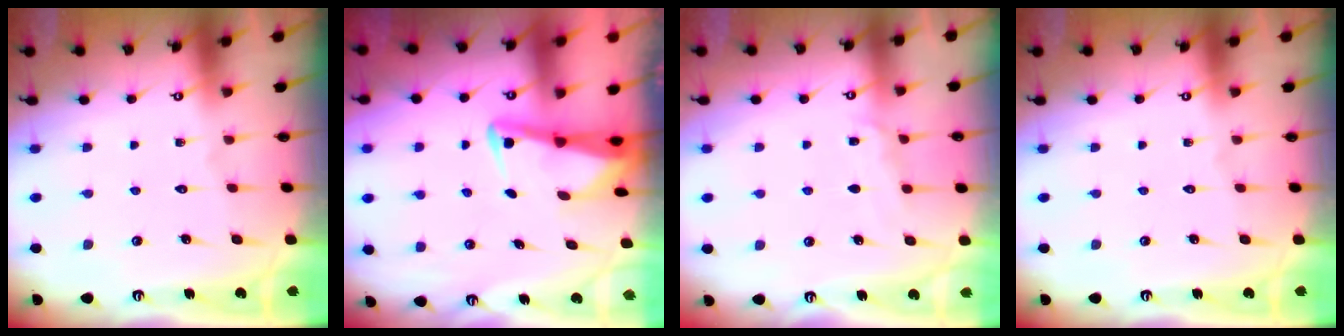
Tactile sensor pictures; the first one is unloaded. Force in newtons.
{"total": 3.4, "press": 3.4, "slide": 0.2}
{"total": 5.7, "press": 5.7, "slide": 0.6}
{"total": 0.0}